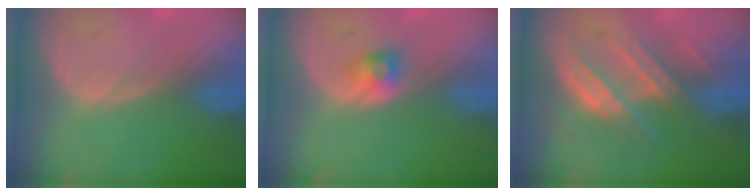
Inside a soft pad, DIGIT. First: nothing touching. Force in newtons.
{"total": 2.6, "press": 2.3, "slide": 1.2}
{"total": 7.2, "press": 7.0, "slide": 1.7}